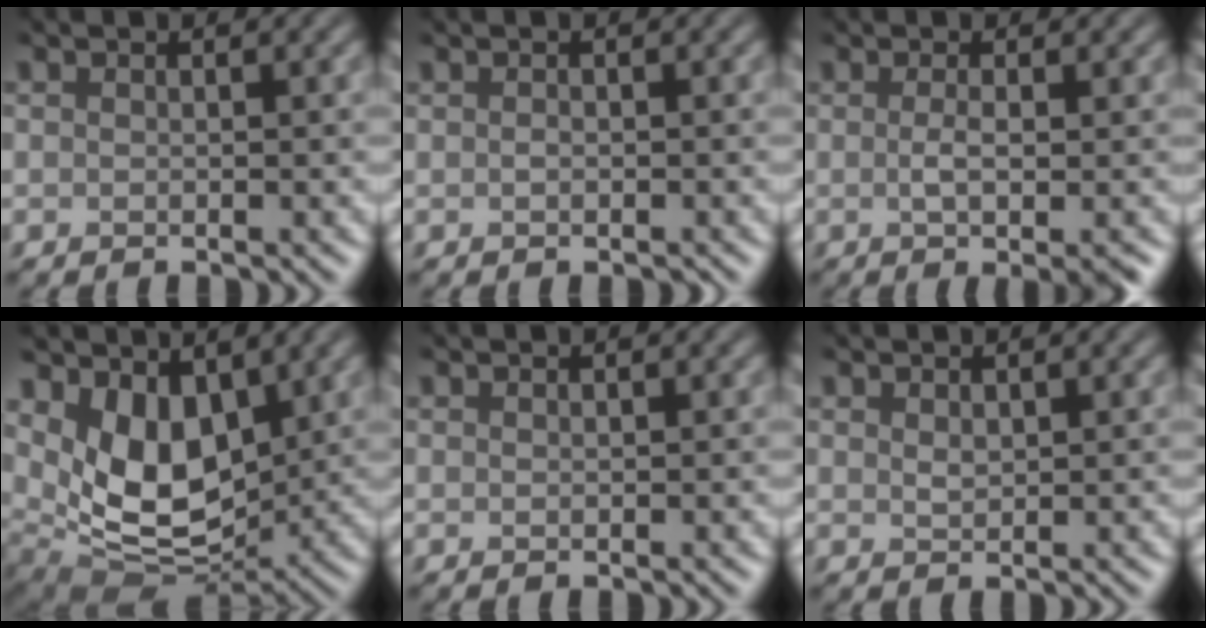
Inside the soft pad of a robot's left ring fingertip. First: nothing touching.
{"total": 0.0}
{"total": 2.6, "force": [-0.5, 0.0, 2.5], "torque": [-0.032, -0.003, -0.009]}
{"total": 6.9, "force": [1.5, 4.1, 5.4], "torque": [-0.104, -0.023, 0.021]}
{"total": 0.0}
{"total": 0.6, "force": [0.5, 0.2, 0.4], "torque": [-0.007, -0.002, 0.011]}